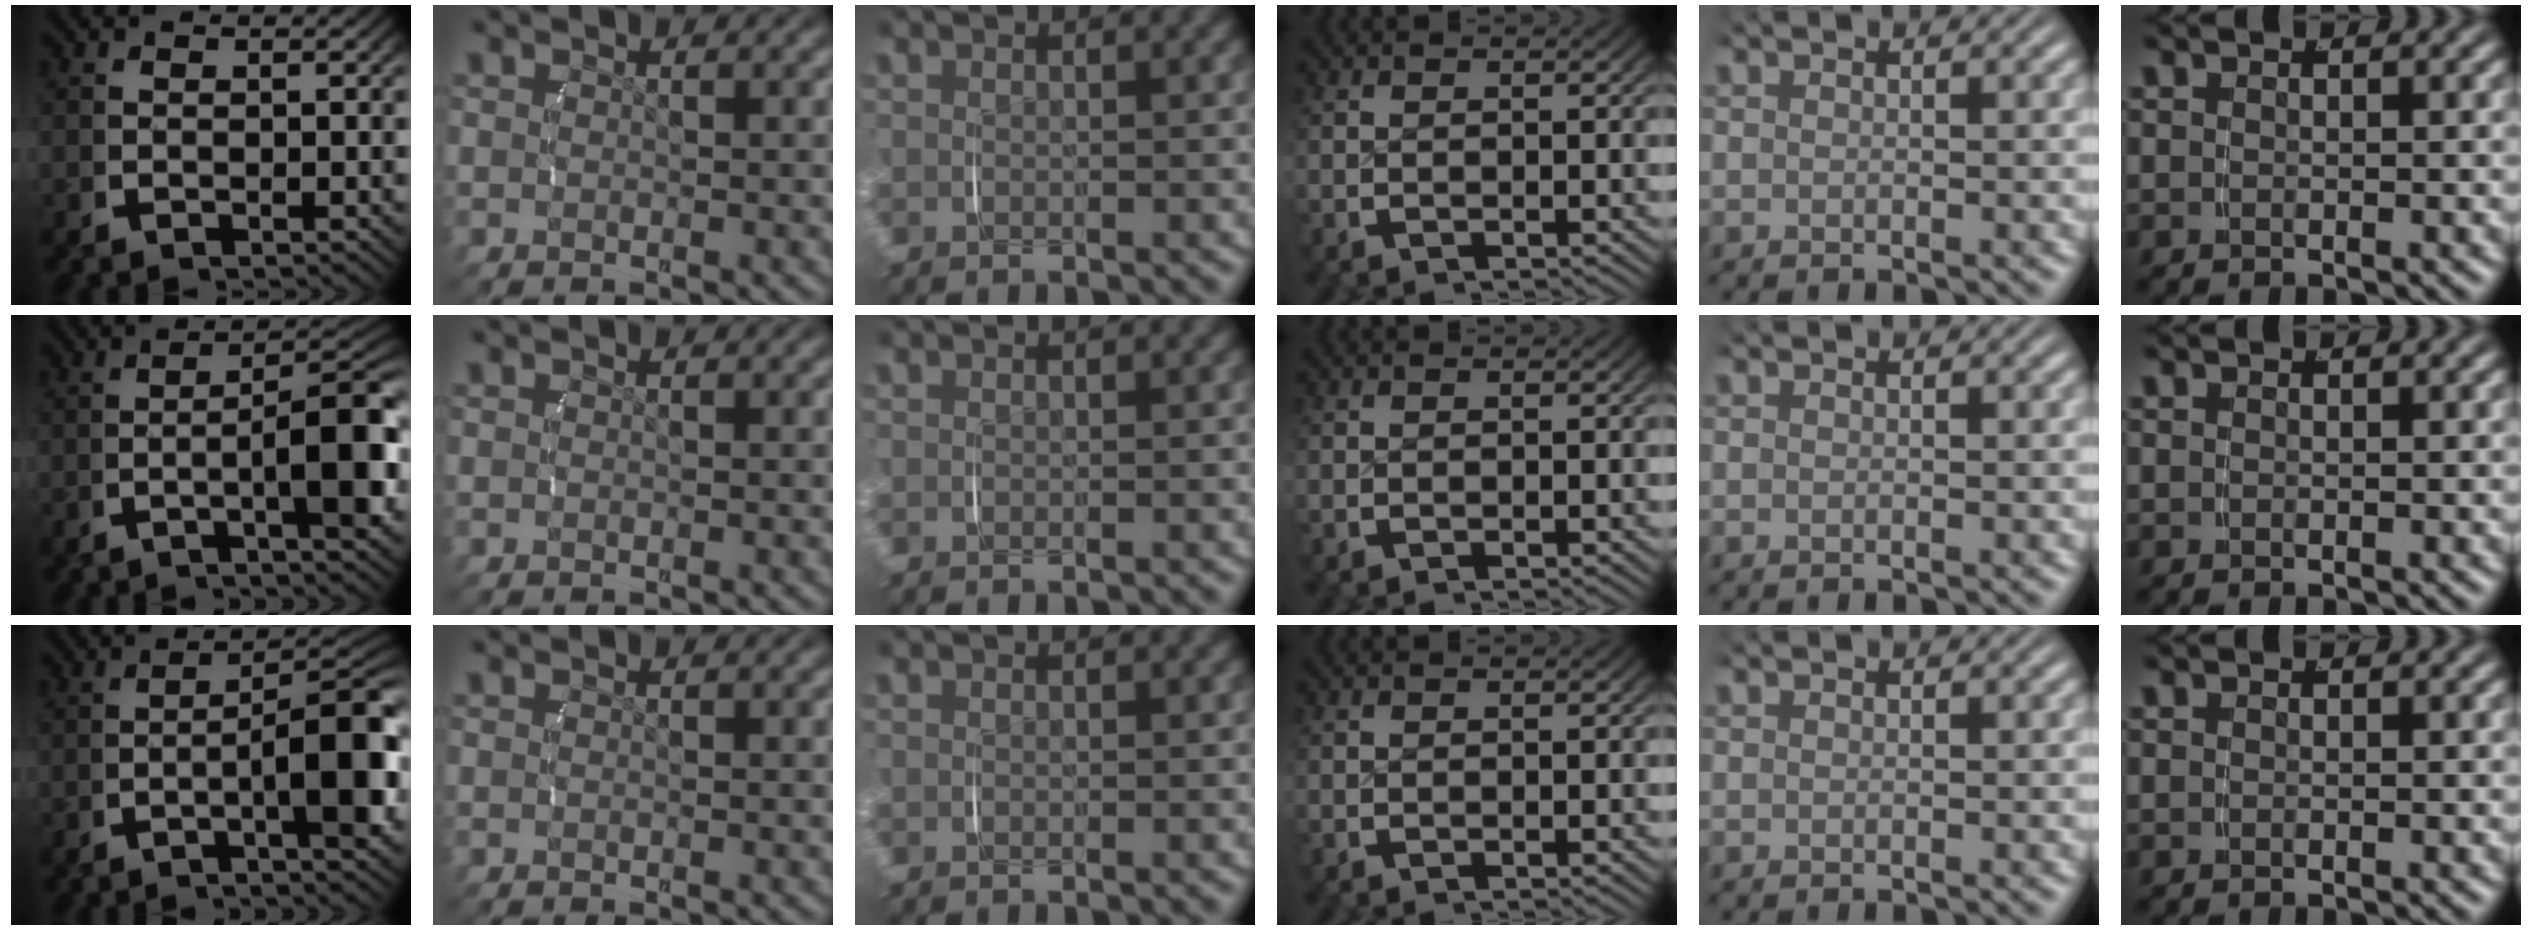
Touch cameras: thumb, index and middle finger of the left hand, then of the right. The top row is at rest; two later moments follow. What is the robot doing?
{"motion": "lift_and_place", "object": "camera"}